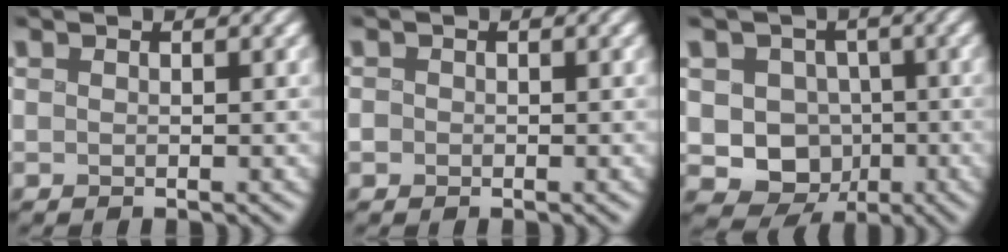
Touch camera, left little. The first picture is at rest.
{"total": 0.8, "force": [-0.3, 0.7, 0.0], "torque": [0.000, 0.000, -0.005]}
{"total": 6.9, "force": [-0.9, 6.5, 2.4], "torque": [-0.031, 0.010, -0.044]}